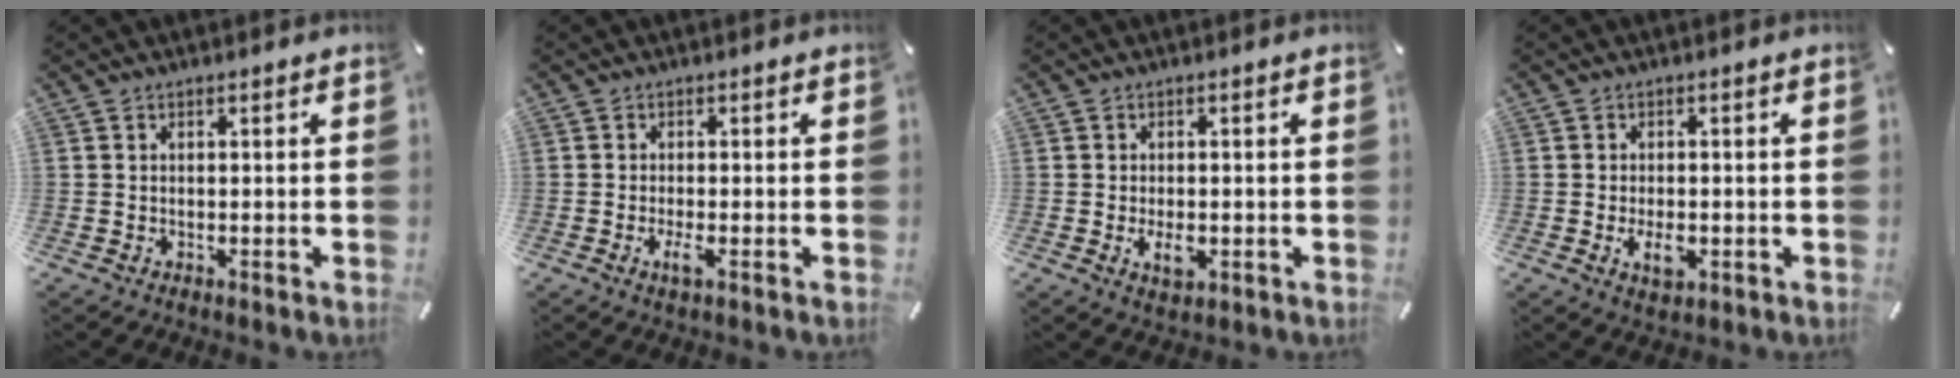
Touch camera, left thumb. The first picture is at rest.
{"total": 2.7, "force": [-0.9, 0.4, 2.5], "torque": [-0.056, -0.009, -0.019]}
{"total": 4.1, "force": [-0.9, 2.3, 3.3], "torque": [-0.068, -0.007, -0.020]}
{"total": 4.5, "force": [-1.1, 2.5, 3.5], "torque": [-0.070, -0.005, -0.023]}